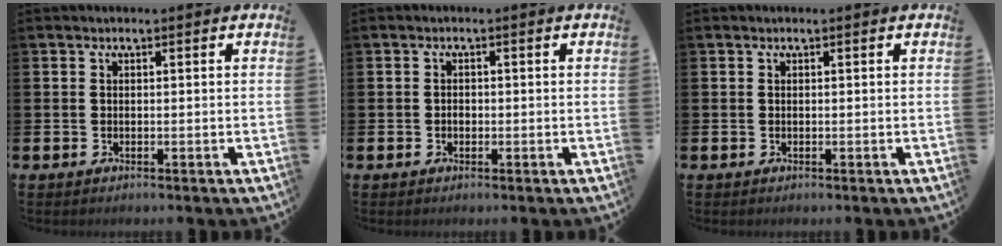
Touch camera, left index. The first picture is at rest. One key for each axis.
{"total": 1.0, "fx": -0.4, "fy": 0.7, "fz": 0.5, "tx": -0.008, "ty": 0.003, "tz": -0.010}
{"total": 0.0}